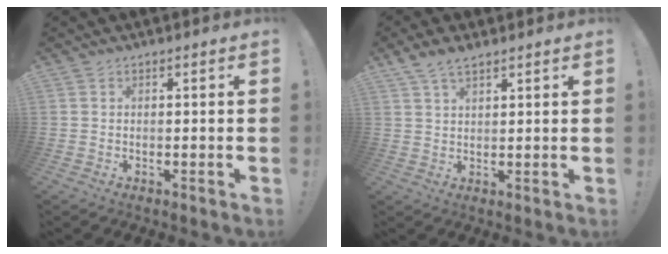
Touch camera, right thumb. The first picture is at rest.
{"total": 4.6, "force": [3.4, 1.7, 2.6], "torque": [-0.055, -0.011, 0.066]}